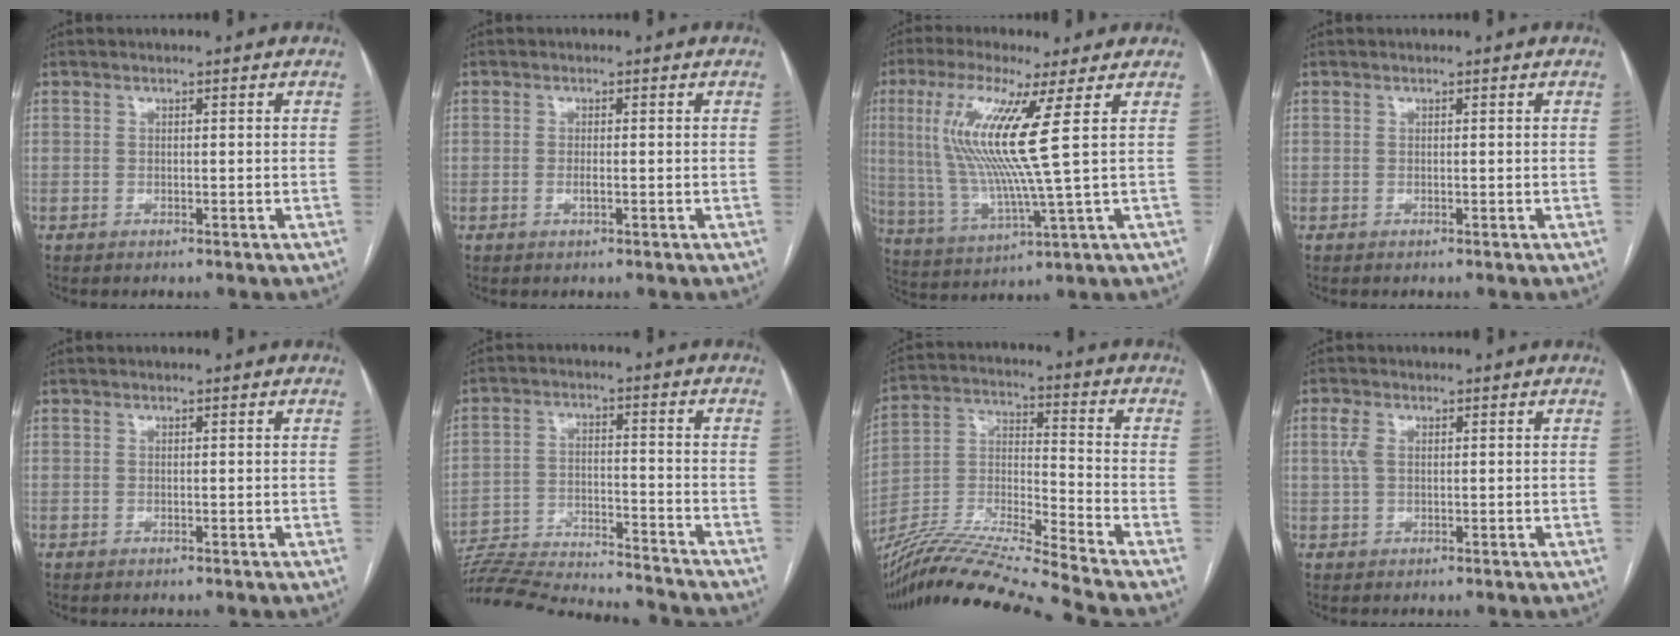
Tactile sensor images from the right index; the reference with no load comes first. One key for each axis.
{"total": 1.0, "fx": -0.2, "fy": 0.2, "fz": 1.0, "tx": -0.026, "ty": -0.001, "tz": -0.001}
{"total": 13.1, "fx": 3.5, "fy": -1.1, "fz": 12.6, "tx": -0.275, "ty": -0.010, "tz": 0.063}
{"total": 0.0}
{"total": 0.0}
{"total": 21.0, "fx": -20.0, "fy": 0.9, "fz": 6.5, "tx": -0.139, "ty": -0.022, "tz": -0.302}
{"total": 19.2, "fx": -17.2, "fy": -2.7, "fz": 8.1, "tx": -0.164, "ty": -0.009, "tz": -0.312}
{"total": 2.5, "fx": 0.8, "fy": 1.4, "fz": 1.9, "tx": -0.061, "ty": 0.016, "tz": 0.022}